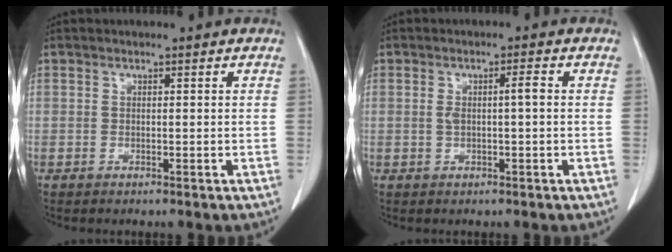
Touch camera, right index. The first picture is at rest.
{"total": 2.7, "force": [0.1, 0.3, 2.6], "torque": [-0.052, 0.009, 0.005]}